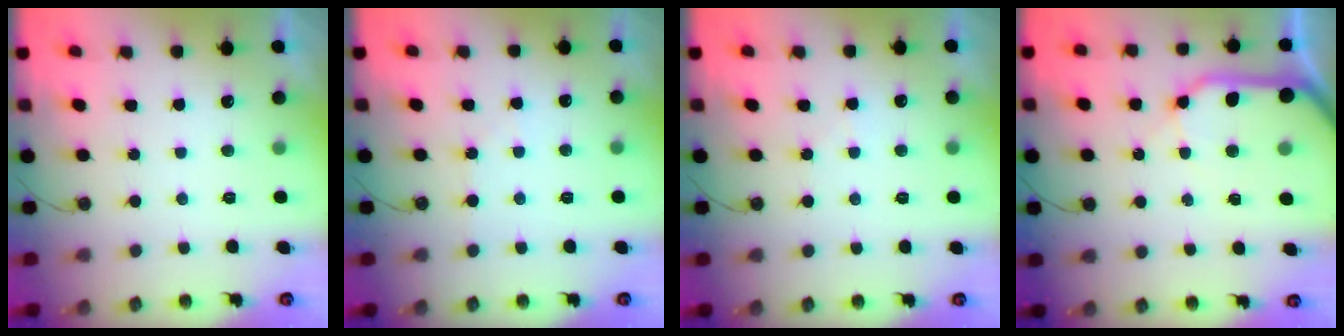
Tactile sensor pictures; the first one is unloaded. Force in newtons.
{"total": 2.8, "press": 2.8, "slide": 0.6}
{"total": 3.5, "press": 3.5, "slide": 0.5}
{"total": 12.2, "press": 12.1, "slide": 1.6}